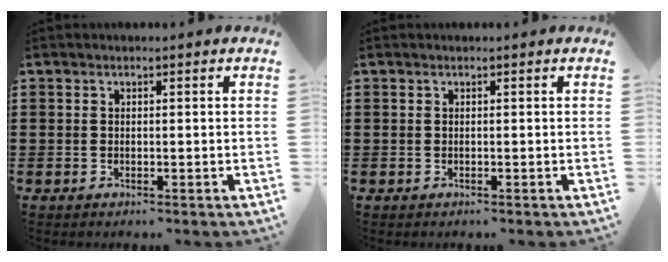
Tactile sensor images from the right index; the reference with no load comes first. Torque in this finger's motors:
{"motor_torque": [-2.14, 0.00, -1.05, -0.13]}